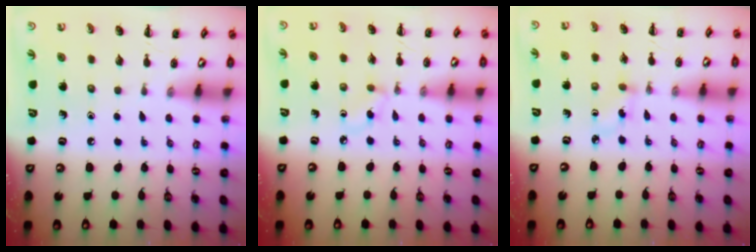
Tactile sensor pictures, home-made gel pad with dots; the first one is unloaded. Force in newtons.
{"total": 2.9, "press": 2.6, "slide": 1.2}
{"total": 2.9, "press": 2.7, "slide": 1.1}